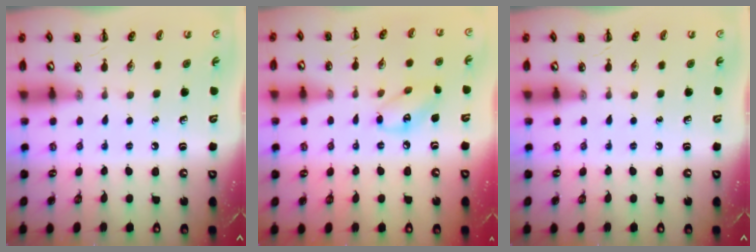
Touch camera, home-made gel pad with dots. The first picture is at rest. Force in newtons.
{"total": 7.4, "press": 7.3, "slide": 0.7}
{"total": 0.0}